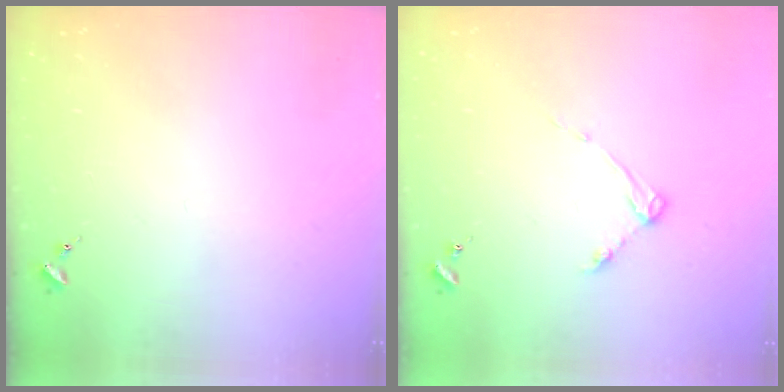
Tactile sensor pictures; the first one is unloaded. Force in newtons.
{"total": 3.7, "press": 3.7, "slide": 0.4}